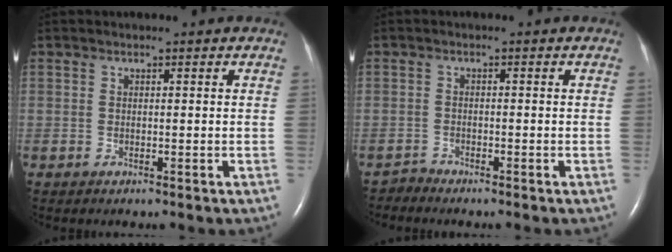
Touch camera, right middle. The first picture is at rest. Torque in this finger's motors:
{"motor_torque": [-0.33, -0.15, -0.09, -0.02]}